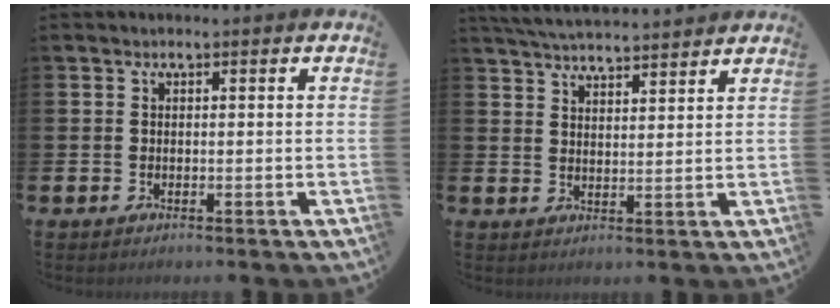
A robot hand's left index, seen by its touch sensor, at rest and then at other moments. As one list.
[{"total": 5.0, "force": [4.9, 0.2, 0.5], "torque": [-0.029, -0.023, 0.091]}]